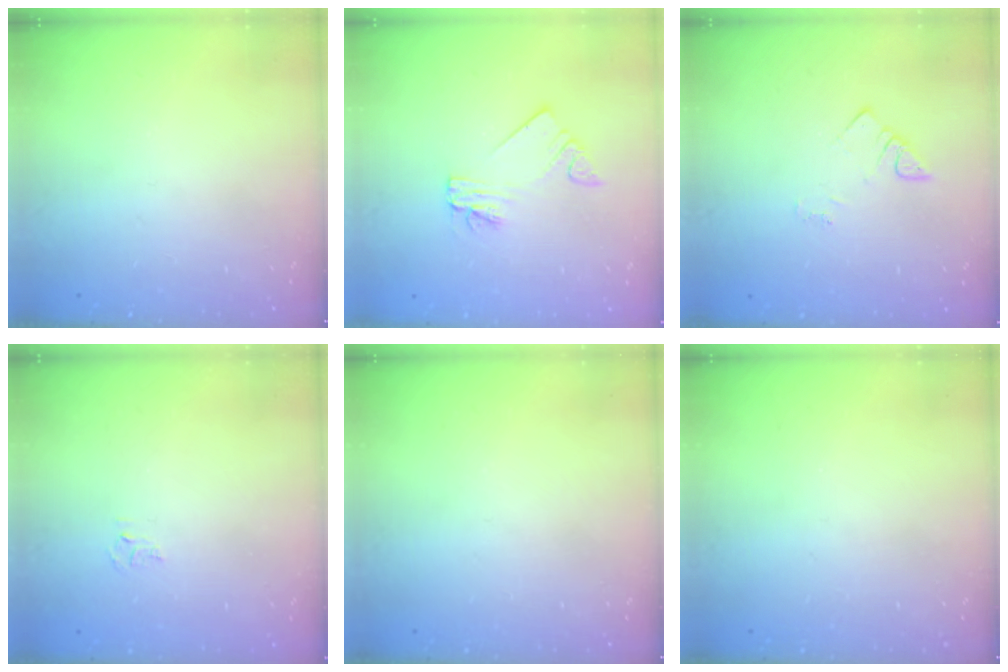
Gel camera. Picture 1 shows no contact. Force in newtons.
{"total": 2.2, "press": 2.2, "slide": 0.1}
{"total": 3.0, "press": 3.0, "slide": 0.6}
{"total": 3.8, "press": 3.8, "slide": 0.4}
{"total": 0.0}
{"total": 0.0}